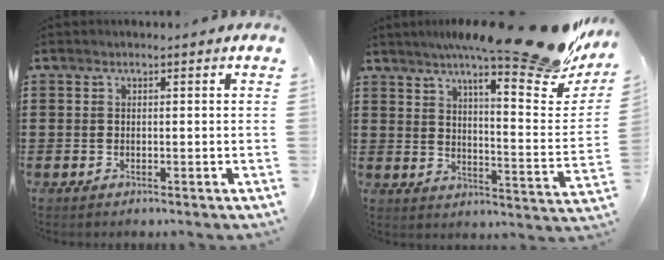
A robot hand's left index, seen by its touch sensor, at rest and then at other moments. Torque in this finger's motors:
{"motor_torque": [1.27, -0.87, 0.56, 0.11]}